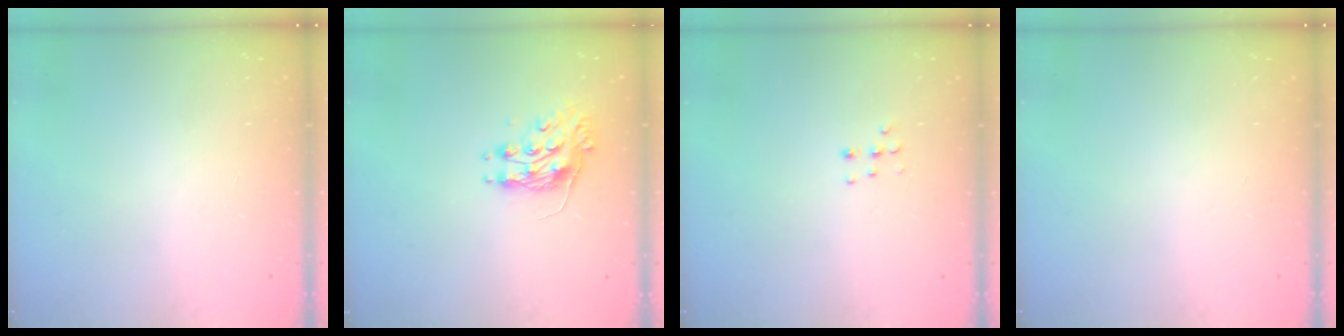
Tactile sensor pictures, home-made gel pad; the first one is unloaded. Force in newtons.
{"total": 9.2, "press": 9.2, "slide": 0.1}
{"total": 5.4, "press": 5.4, "slide": 0.9}
{"total": 0.0}